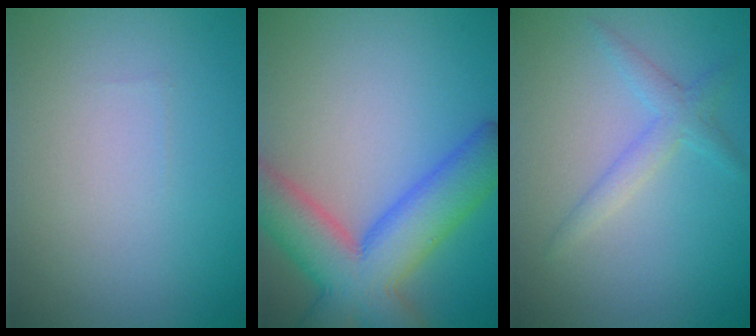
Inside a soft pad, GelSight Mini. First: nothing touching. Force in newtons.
{"total": 9.6, "press": 9.6, "slide": 0.6}
{"total": 2.1, "press": 2.1, "slide": 0.1}